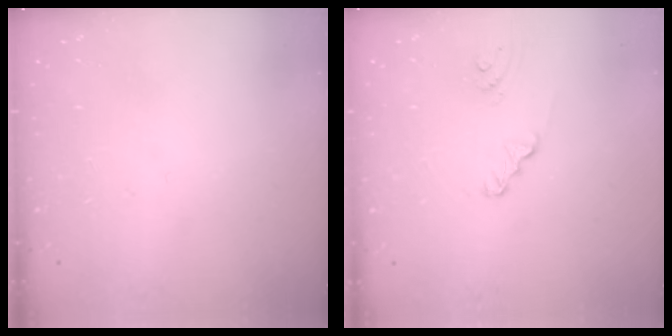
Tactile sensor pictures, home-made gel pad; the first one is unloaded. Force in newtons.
{"total": 2.4, "press": 2.4, "slide": 0.2}